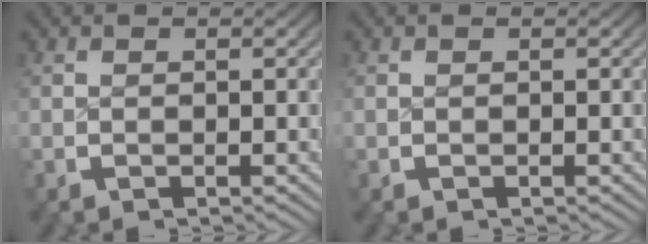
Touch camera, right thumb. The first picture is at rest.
{"total": 0.0}